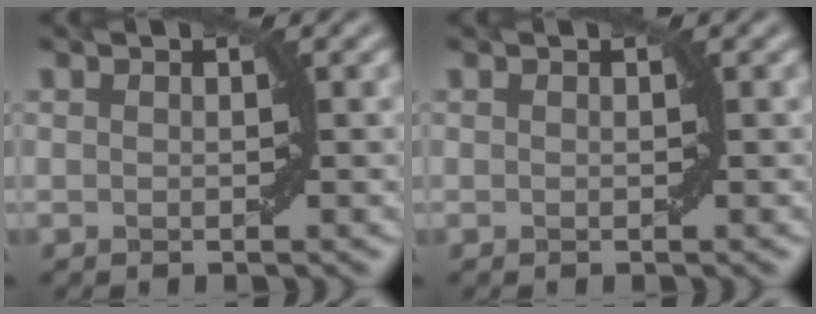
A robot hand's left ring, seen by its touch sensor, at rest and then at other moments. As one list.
[{"total": 0.0}]